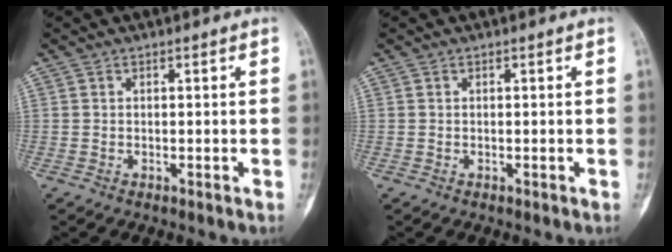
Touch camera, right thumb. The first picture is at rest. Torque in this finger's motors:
{"motor_torque": [0.03, 0.16, 0.22, 0.03, 0.04]}